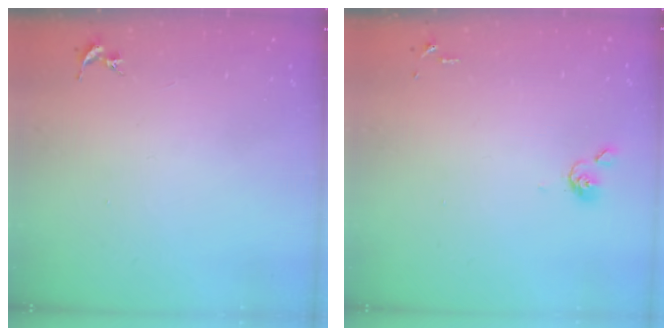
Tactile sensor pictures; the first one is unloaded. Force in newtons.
{"total": 3.8, "press": 3.7, "slide": 0.8}